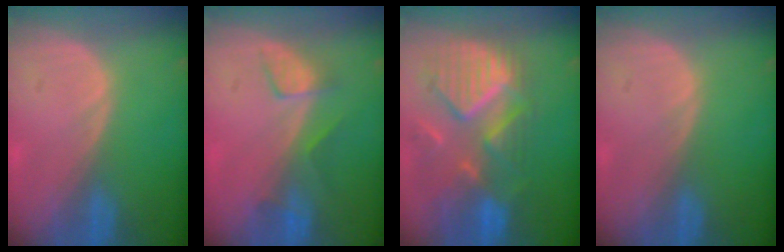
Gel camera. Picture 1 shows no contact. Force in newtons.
{"total": 3.9, "press": 3.7, "slide": 1.4}
{"total": 11.7, "press": 10.3, "slide": 5.6}
{"total": 0.0}